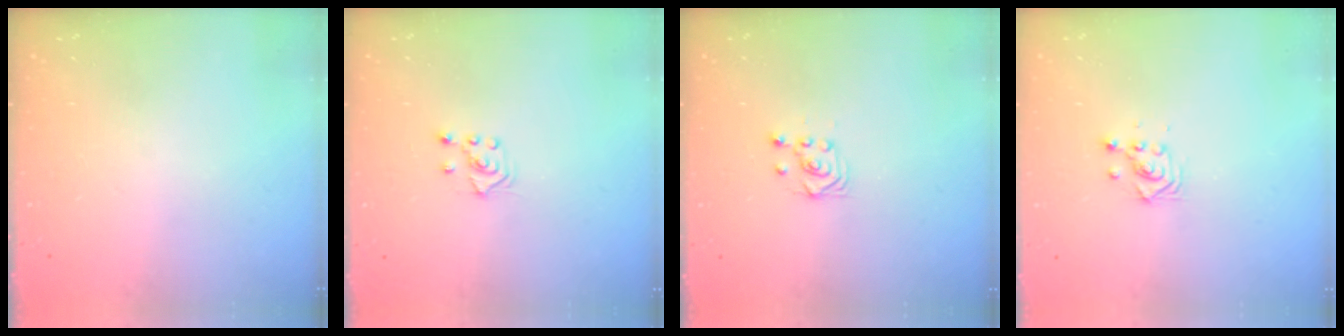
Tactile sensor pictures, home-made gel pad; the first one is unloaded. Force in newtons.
{"total": 3.0, "press": 2.9, "slide": 0.7}
{"total": 3.0, "press": 2.8, "slide": 1.1}
{"total": 2.9, "press": 2.9, "slide": 0.1}